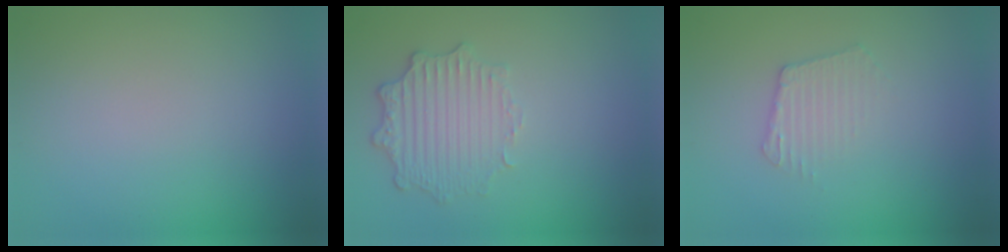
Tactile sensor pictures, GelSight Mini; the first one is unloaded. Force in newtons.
{"total": 2.9, "press": 2.4, "slide": 1.6}
{"total": 2.1, "press": 2.0, "slide": 0.4}